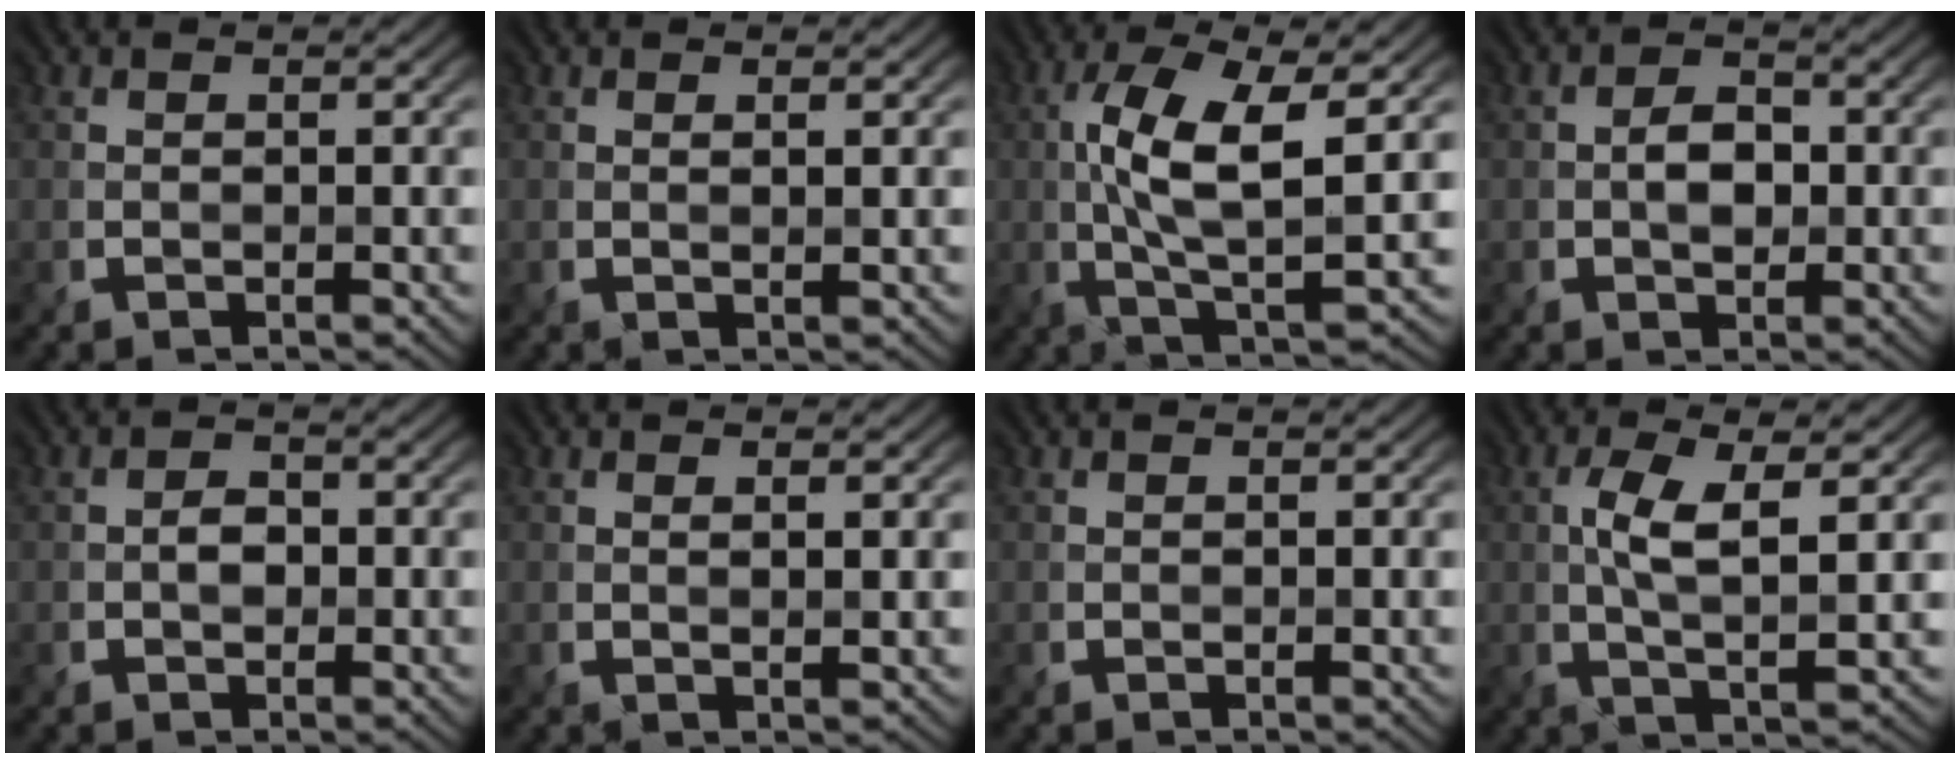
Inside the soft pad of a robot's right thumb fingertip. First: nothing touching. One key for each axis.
{"total": 1.0, "fx": 0.4, "fy": 0.2, "fz": 0.9, "tx": -0.018, "ty": 0.004, "tz": 0.005}
{"total": 10.4, "fx": 1.0, "fy": 3.4, "fz": 9.8, "tx": -0.188, "ty": 0.005, "tz": 0.019}
{"total": 3.0, "fx": -0.4, "fy": 2.0, "fz": 2.2, "tx": -0.041, "ty": -0.001, "tz": -0.007}
{"total": 1.7, "fx": -0.4, "fy": 1.3, "fz": 1.1, "tx": -0.021, "ty": 0.000, "tz": -0.009}
{"total": 1.3, "fx": 0.5, "fy": 0.3, "fz": 1.2, "tx": -0.022, "ty": 0.004, "tz": 0.006}
{"total": 0.0}
{"total": 6.3, "fx": 0.9, "fy": 1.8, "fz": 6.0, "tx": -0.122, "ty": -0.001, "tz": 0.018}